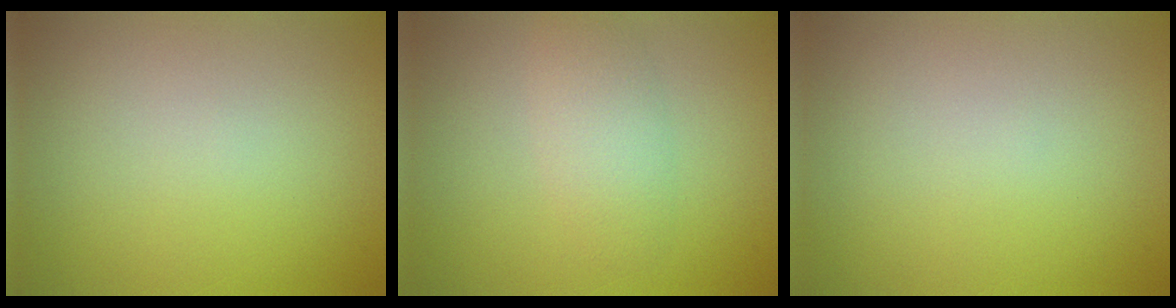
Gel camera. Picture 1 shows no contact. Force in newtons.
{"total": 2.7, "press": 2.7, "slide": 0.1}
{"total": 0.0}